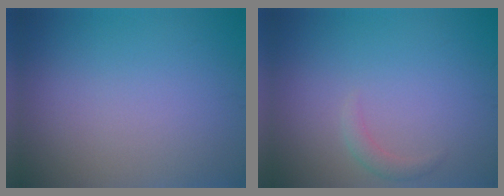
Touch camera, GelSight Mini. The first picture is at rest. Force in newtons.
{"total": 1.2, "press": 1.2, "slide": 0.2}